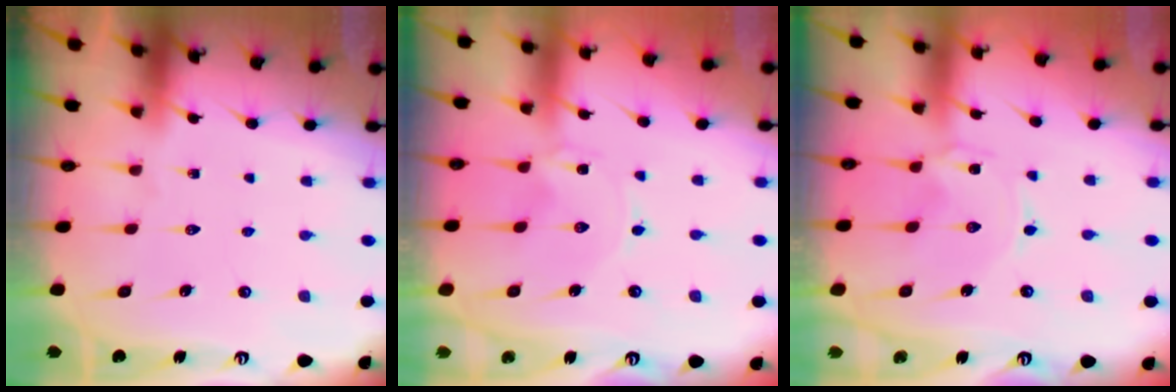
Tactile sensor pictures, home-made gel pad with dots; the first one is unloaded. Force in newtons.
{"total": 0.0}
{"total": 0.0}